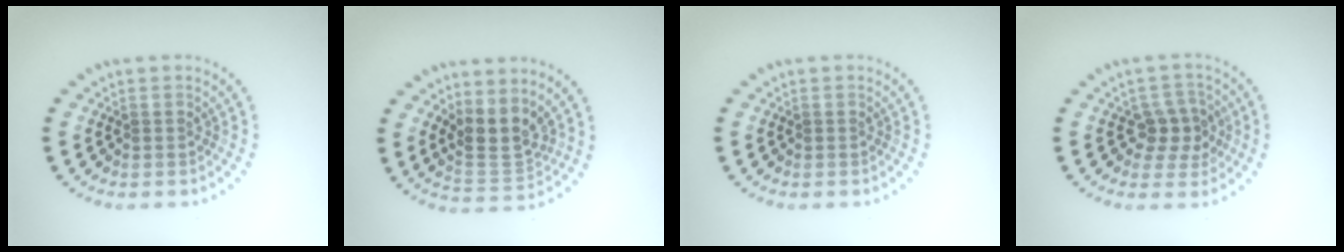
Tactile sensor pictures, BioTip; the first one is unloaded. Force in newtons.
{"total": 3.4, "press": 2.8, "slide": 1.8}
{"total": 0.0}
{"total": 2.9, "press": 2.7, "slide": 1.2}